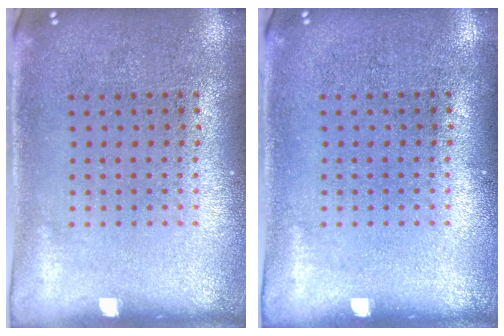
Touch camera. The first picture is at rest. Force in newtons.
{"total": 0.0}